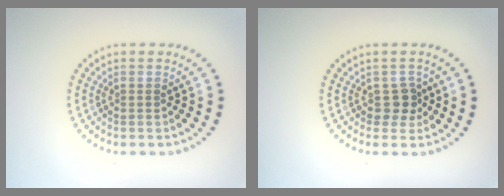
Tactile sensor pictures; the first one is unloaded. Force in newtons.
{"total": 1.7, "press": 1.5, "slide": 0.9}